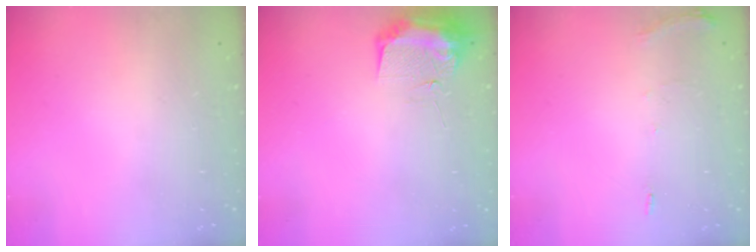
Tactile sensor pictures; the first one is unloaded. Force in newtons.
{"total": 9.4, "press": 9.4, "slide": 0.9}
{"total": 5.7, "press": 5.7, "slide": 0.8}